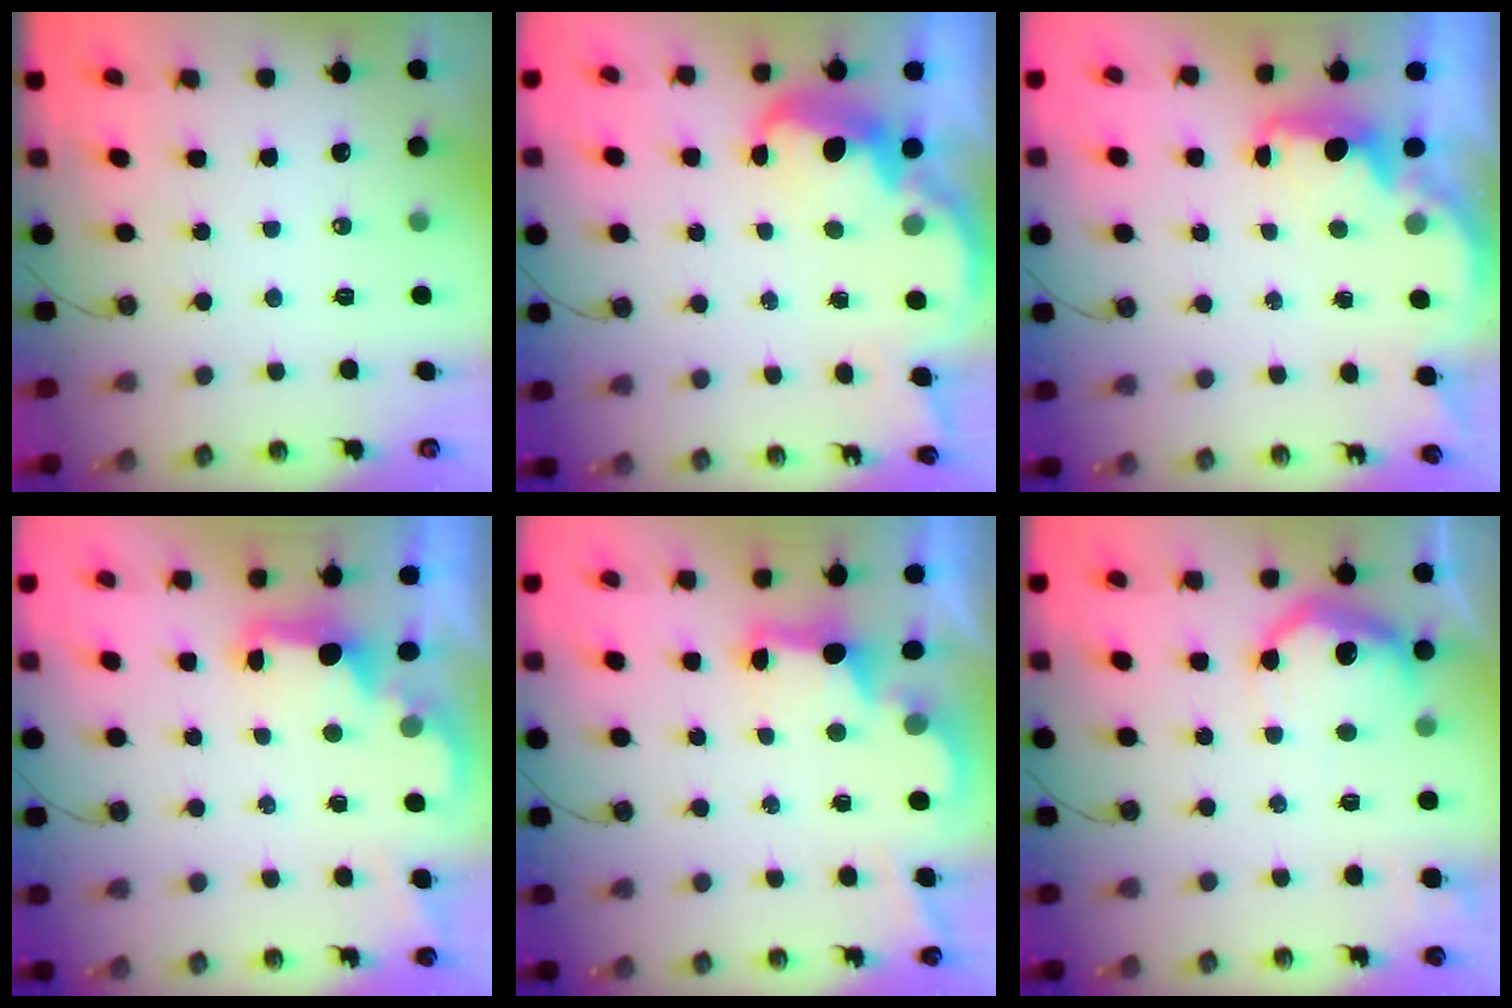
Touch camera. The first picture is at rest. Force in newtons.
{"total": 7.0, "press": 7.0, "slide": 0.7}
{"total": 2.4, "press": 2.3, "slide": 0.8}
{"total": 2.4, "press": 2.3, "slide": 0.8}
{"total": 2.8, "press": 2.6, "slide": 0.9}
{"total": 9.9, "press": 9.9, "slide": 0.7}